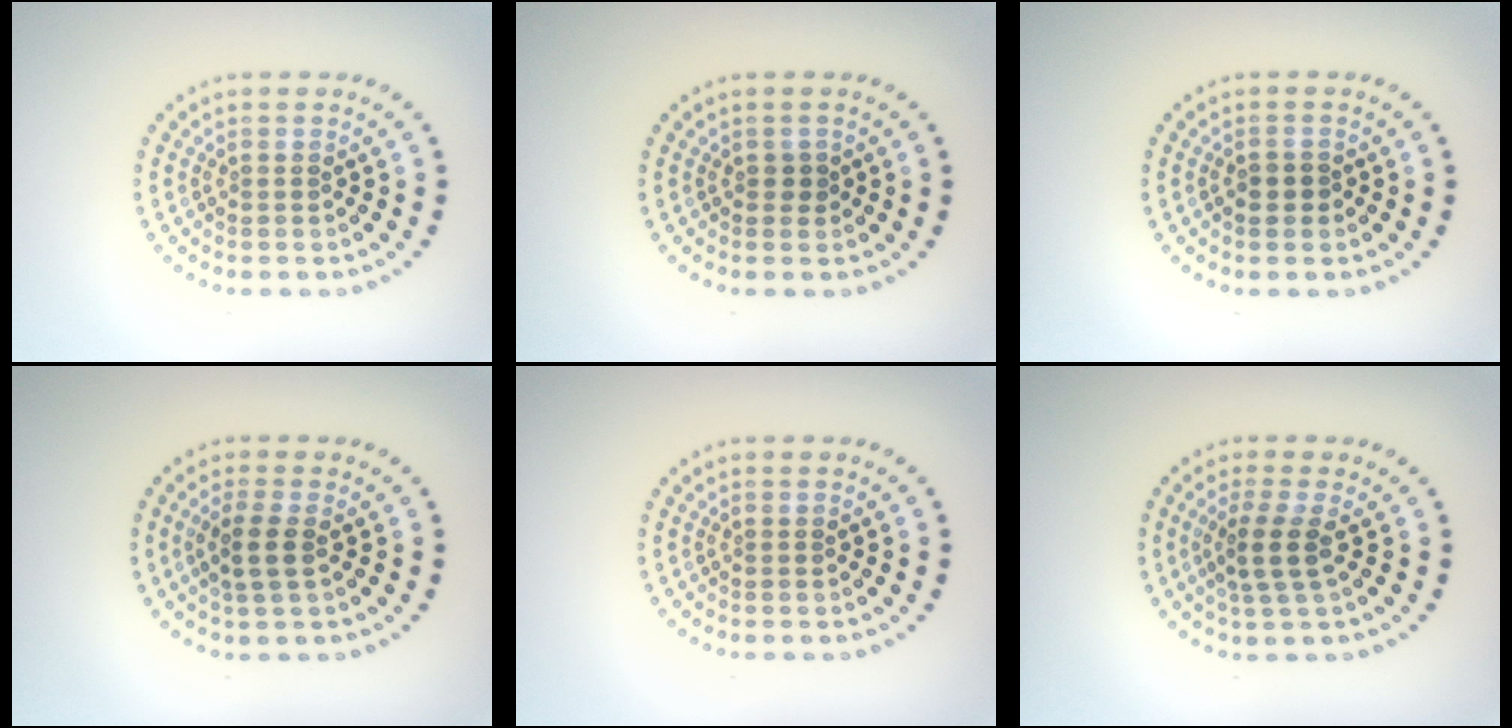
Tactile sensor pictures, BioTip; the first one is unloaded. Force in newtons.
{"total": 0.8, "press": 0.7, "slide": 0.4}
{"total": 1.6, "press": 1.5, "slide": 0.3}
{"total": 2.2, "press": 2.1, "slide": 0.8}
{"total": 0.0}
{"total": 2.6, "press": 2.1, "slide": 1.6}